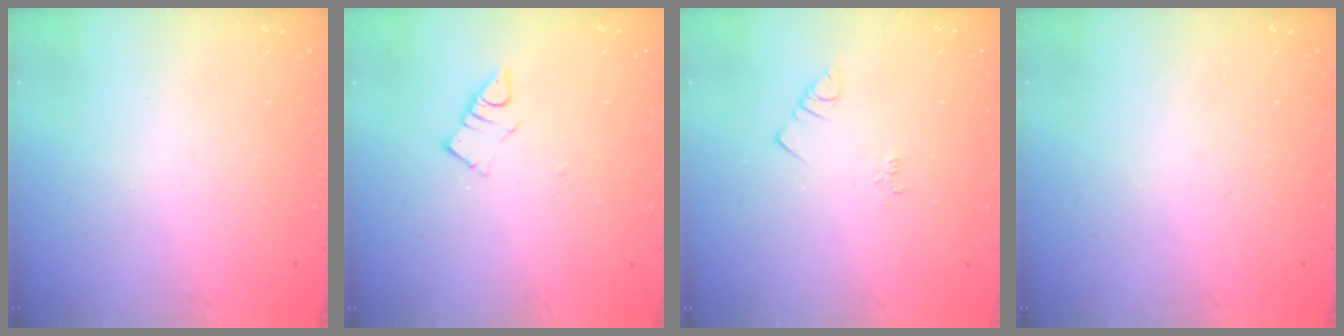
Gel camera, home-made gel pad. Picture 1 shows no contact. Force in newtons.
{"total": 4.2, "press": 4.2, "slide": 0.6}
{"total": 1.4, "press": 1.4, "slide": 0.3}
{"total": 0.0}